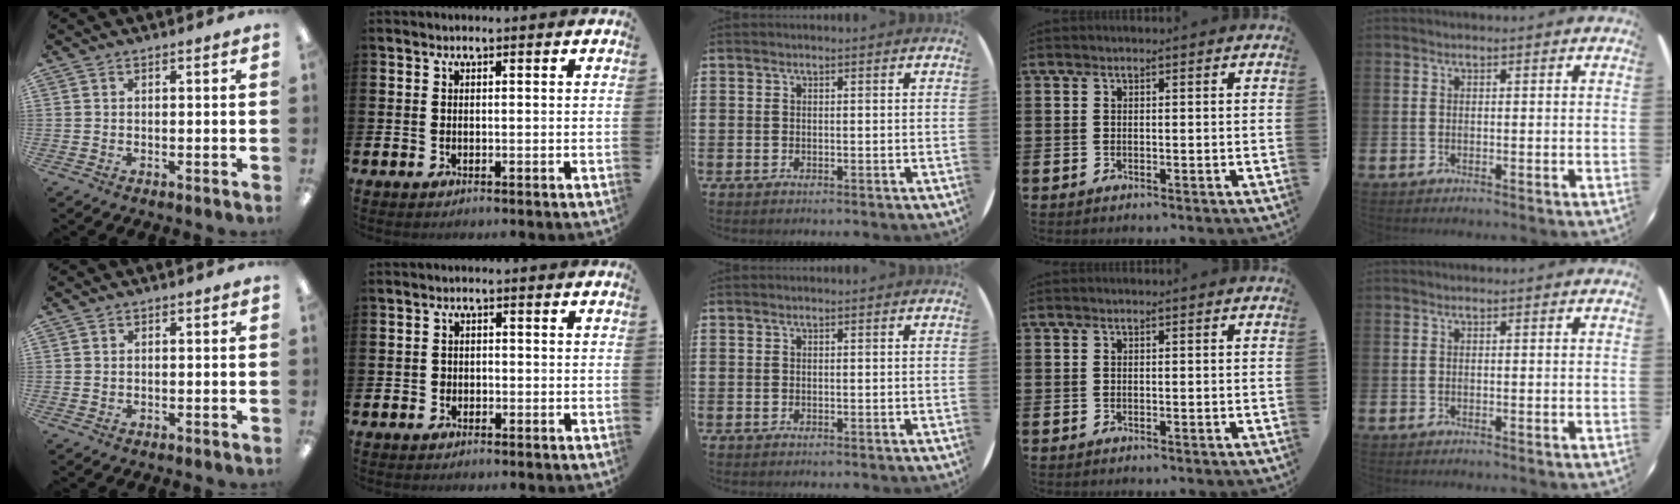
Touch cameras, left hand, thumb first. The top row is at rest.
{"thumb": {"total": 0.5, "force": [0.2, 0.5, 0.1], "torque": [-0.003, 0.005, 0.002]}, "index": {"total": 1.2, "force": [-0.6, 1.0, 0.2], "torque": [-0.005, 0.005, -0.015]}}